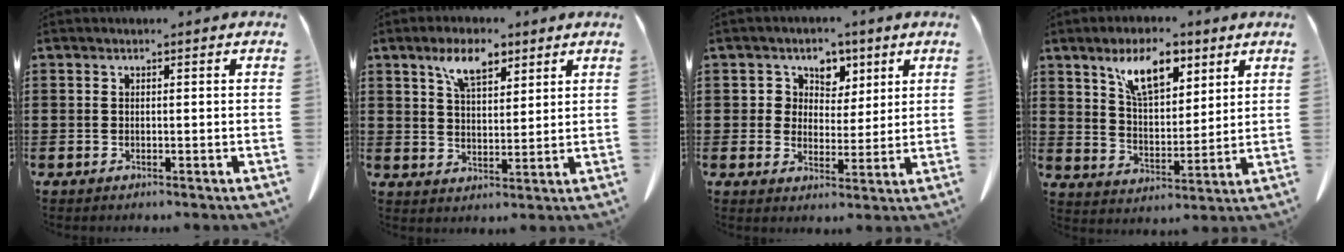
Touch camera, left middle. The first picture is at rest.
{"total": 7.0, "force": [4.6, 3.2, 4.2], "torque": [-0.080, -0.003, 0.082]}
{"total": 4.5, "force": [2.5, 3.7, 0.4], "torque": [-0.027, 0.006, 0.041]}
{"total": 9.6, "force": [6.2, 4.1, 6.0], "torque": [-0.122, -0.008, 0.111]}